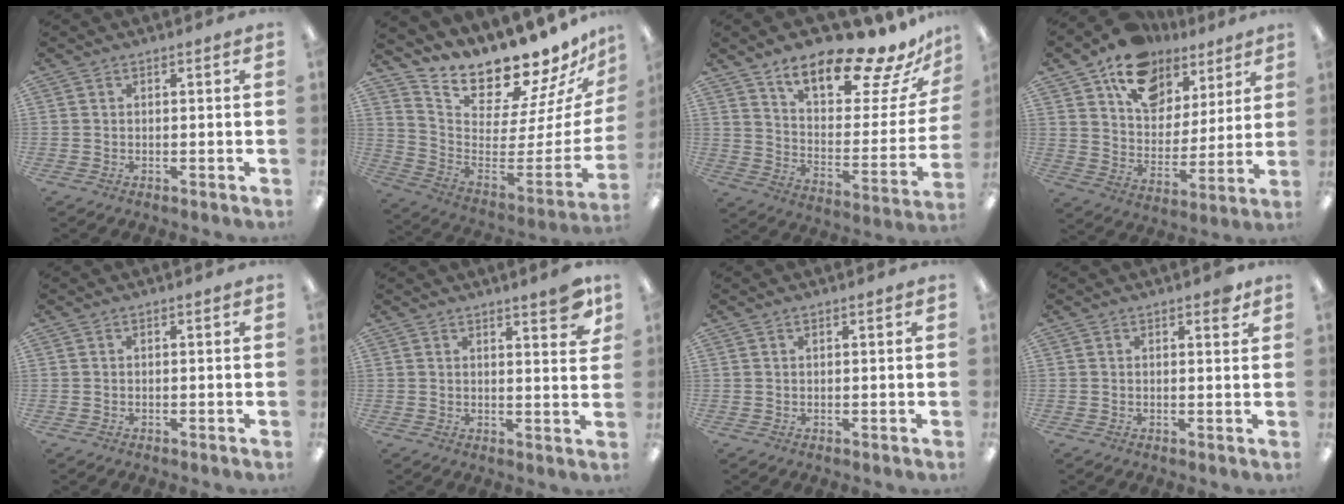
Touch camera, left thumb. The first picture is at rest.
{"total": 15.0, "force": [14.2, 3.5, 3.3], "torque": [-0.049, -0.154, 0.241]}
{"total": 19.3, "force": [15.7, 5.3, 10.0], "torque": [-0.147, -0.115, 0.259]}
{"total": 15.5, "force": [10.3, 10.1, 5.7], "torque": [-0.101, -0.056, 0.194]}
{"total": 0.0}
{"total": 6.4, "force": [4.7, 1.4, 4.0], "torque": [-0.042, -0.029, 0.074]}
{"total": 0.7, "force": [0.5, 0.2, 0.4], "torque": [-0.008, 0.002, 0.008]}
{"total": 2.2, "force": [1.5, 0.8, 1.3], "torque": [-0.014, -0.004, 0.024]}